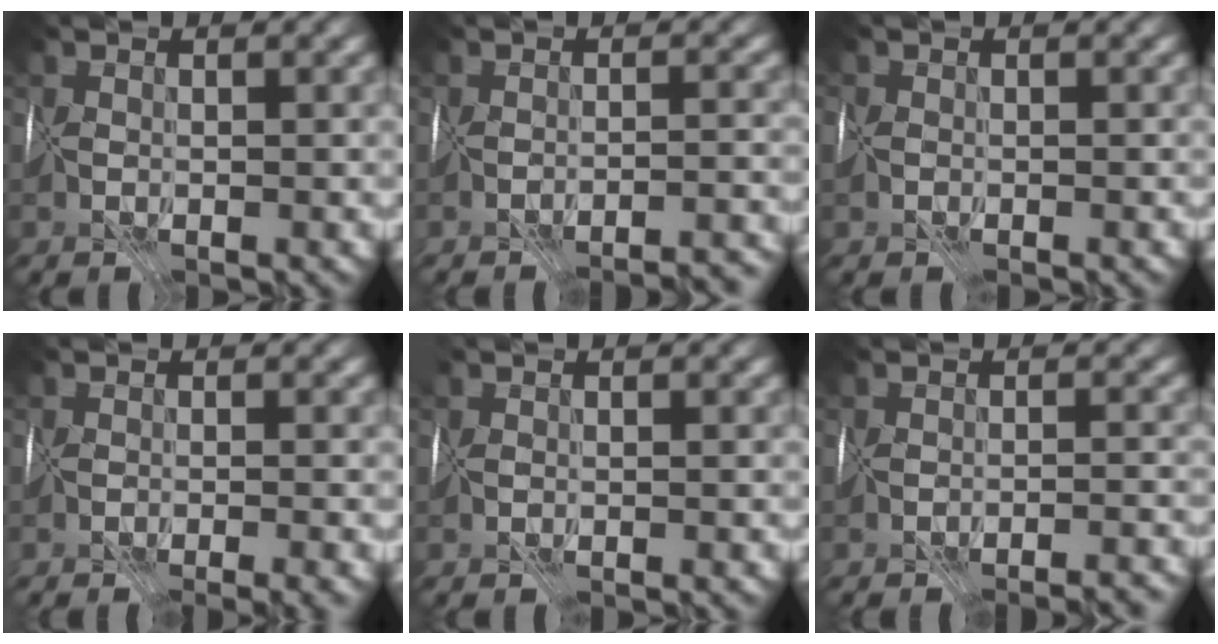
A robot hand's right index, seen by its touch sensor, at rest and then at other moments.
{"total": 6.8, "force": [-6.6, 0.7, 1.6], "torque": [0.005, 0.009, -0.067]}
{"total": 1.8, "force": [-1.0, 1.1, 1.1], "torque": [-0.011, -0.002, -0.020]}
{"total": 4.6, "force": [-3.4, 1.1, 2.9], "torque": [-0.025, -0.006, -0.033]}
{"total": 1.3, "force": [-1.2, 0.0, 0.5], "torque": [0.007, -0.001, -0.018]}
{"total": 6.2, "force": [-6.0, 0.7, 1.5], "torque": [0.009, 0.006, -0.060]}